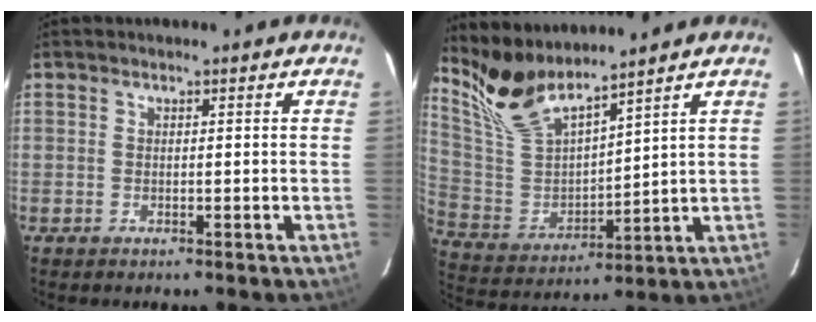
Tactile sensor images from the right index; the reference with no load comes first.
{"total": 13.5, "force": [11.6, 4.5, 5.3], "torque": [-0.123, -0.005, 0.245]}